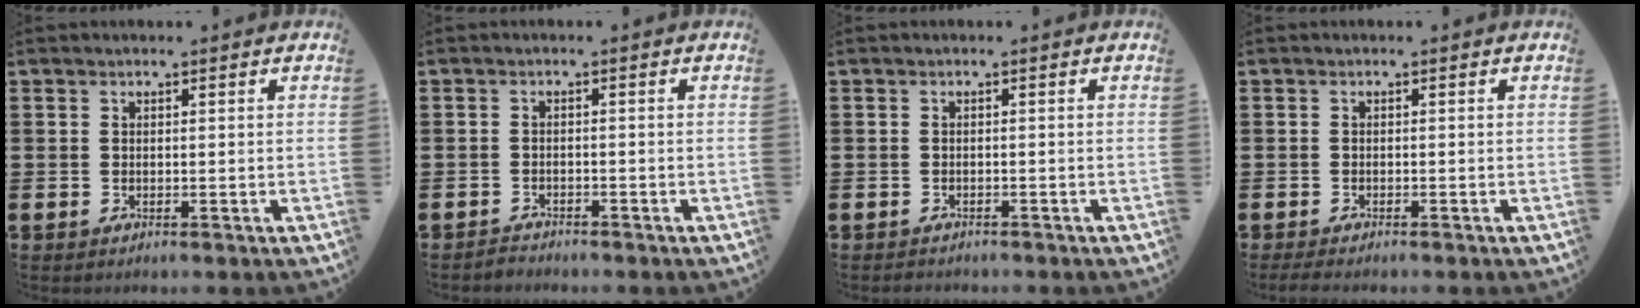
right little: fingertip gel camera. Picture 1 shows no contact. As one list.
[{"total": 1.2, "force": [-1.2, 0.1, -0.2], "torque": [0.000, 0.003, -0.025]}, {"total": 0.6, "force": [-0.5, 0.1, -0.1], "torque": [-0.001, -0.001, -0.012]}, {"total": 0.9, "force": [-0.7, 0.1, 0.6], "torque": [-0.011, -0.002, -0.015]}]